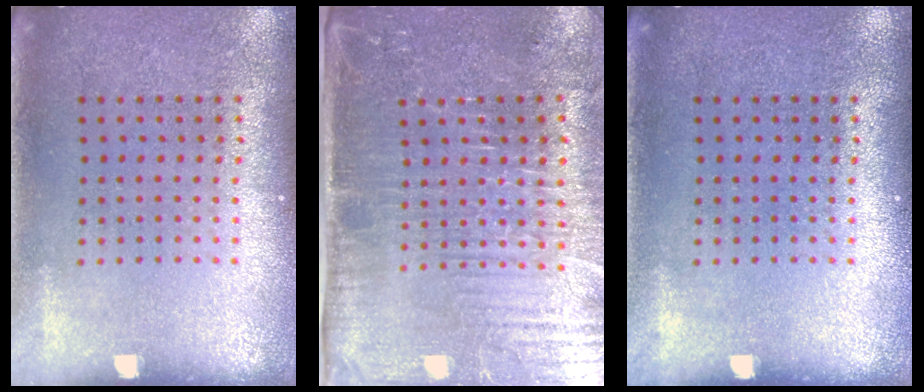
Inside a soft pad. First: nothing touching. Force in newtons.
{"total": 5.0, "press": 4.5, "slide": 2.4}
{"total": 0.0}